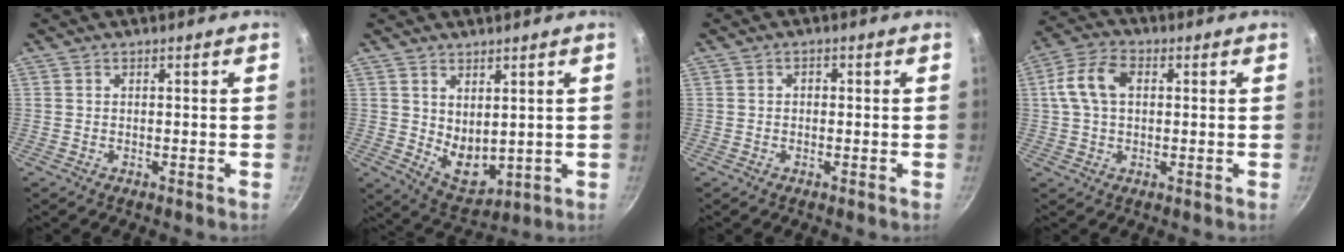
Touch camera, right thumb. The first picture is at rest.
{"total": 7.6, "force": [2.1, 4.7, 5.6], "torque": [-0.069, -0.031, 0.055]}
{"total": 1.2, "force": [-0.1, 1.0, 0.7], "torque": [-0.010, 0.006, -0.003]}
{"total": 8.7, "force": [1.4, 5.7, 6.4], "torque": [-0.122, 0.021, 0.018]}